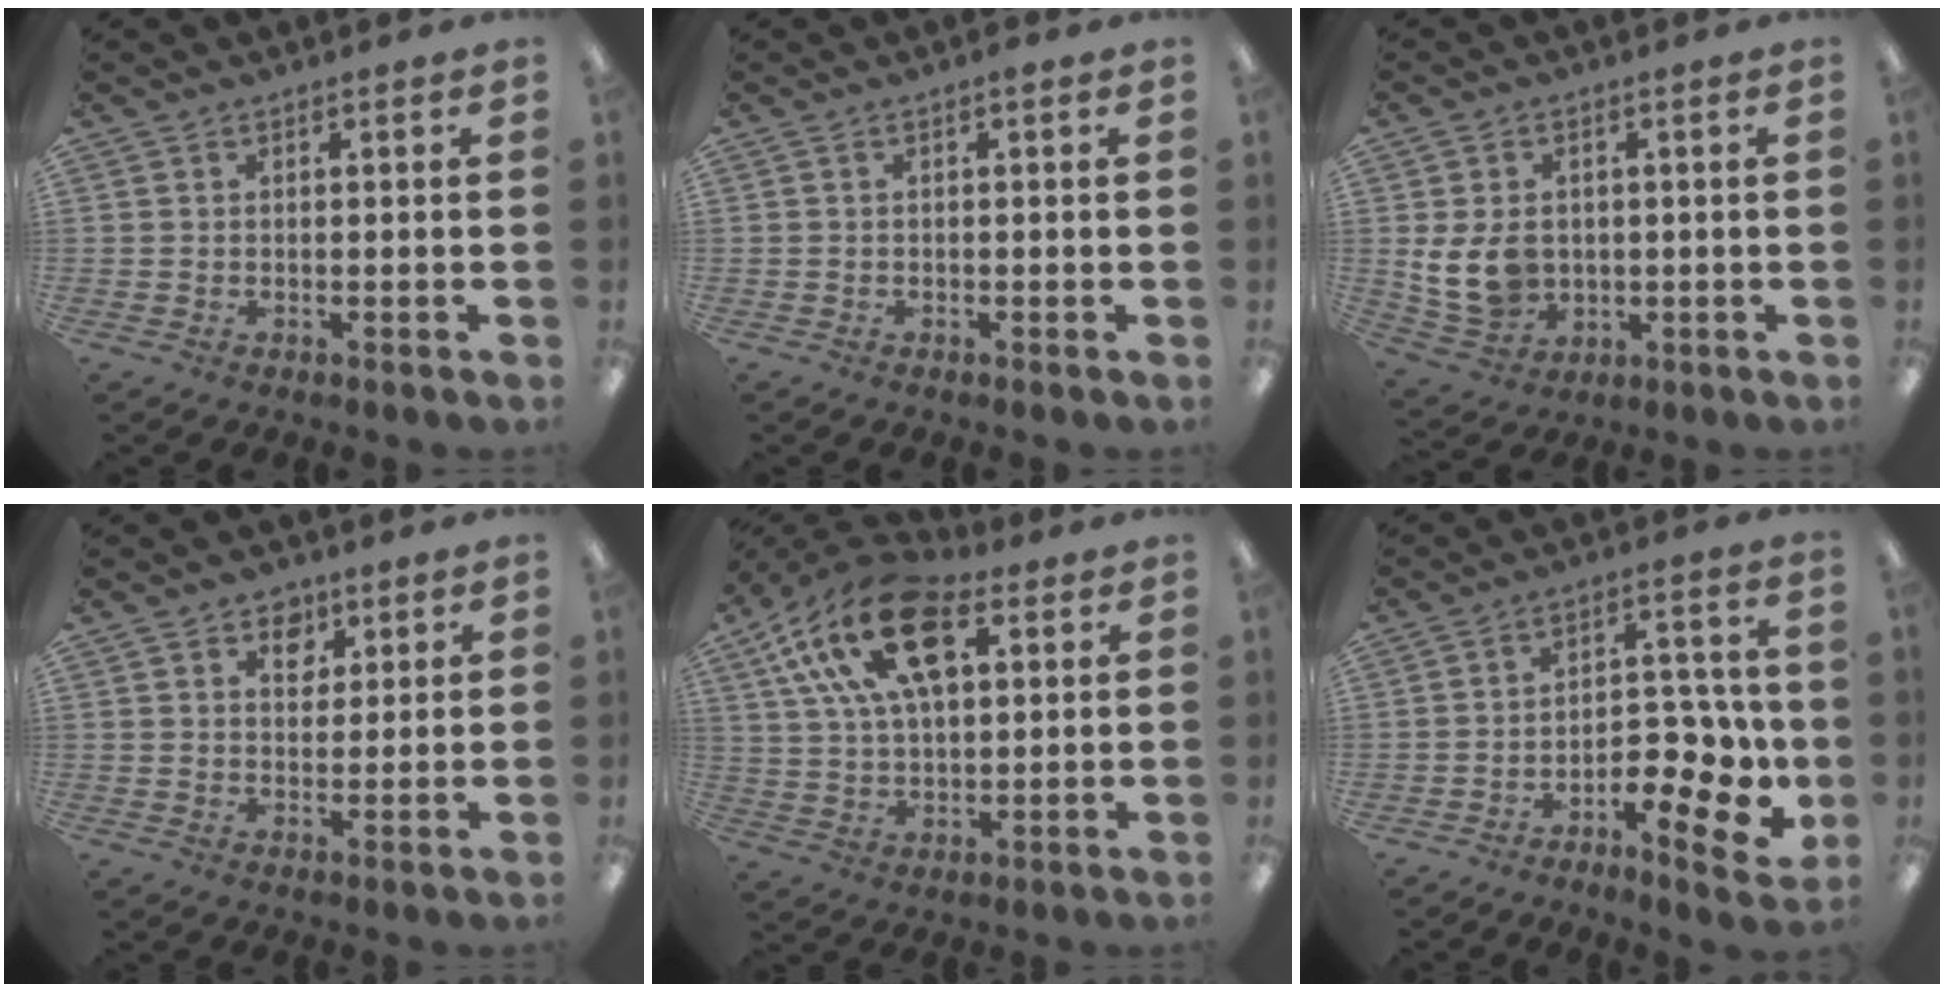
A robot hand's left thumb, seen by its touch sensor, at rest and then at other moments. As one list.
[{"total": 1.2, "force": [-0.3, 0.2, 1.1], "torque": [-0.020, 0.002, -0.006]}, {"total": 9.4, "force": [0.2, 7.2, 6.0], "torque": [-0.135, 0.004, 0.004]}, {"total": 5.4, "force": [2.8, 4.0, 2.3], "torque": [-0.009, -0.007, 0.041]}, {"total": 21.5, "force": [9.4, 11.7, 15.4], "torque": [-0.286, -0.020, 0.161]}, {"total": 13.2, "force": [-5.3, 6.6, 10.1], "torque": [-0.132, 0.029, -0.081]}]